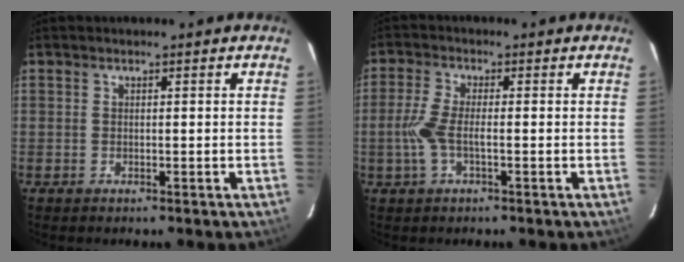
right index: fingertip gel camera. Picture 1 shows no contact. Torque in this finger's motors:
{"motor_torque": [0.25, -0.05, 0.35, 0.12]}